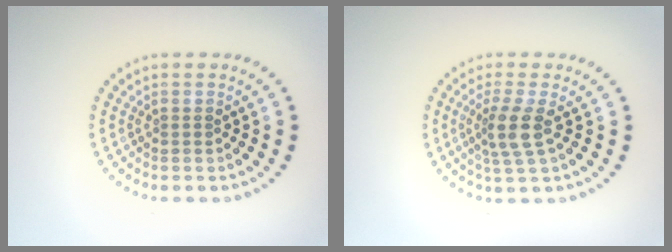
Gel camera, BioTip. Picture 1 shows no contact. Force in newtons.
{"total": 2.9, "press": 2.3, "slide": 1.8}